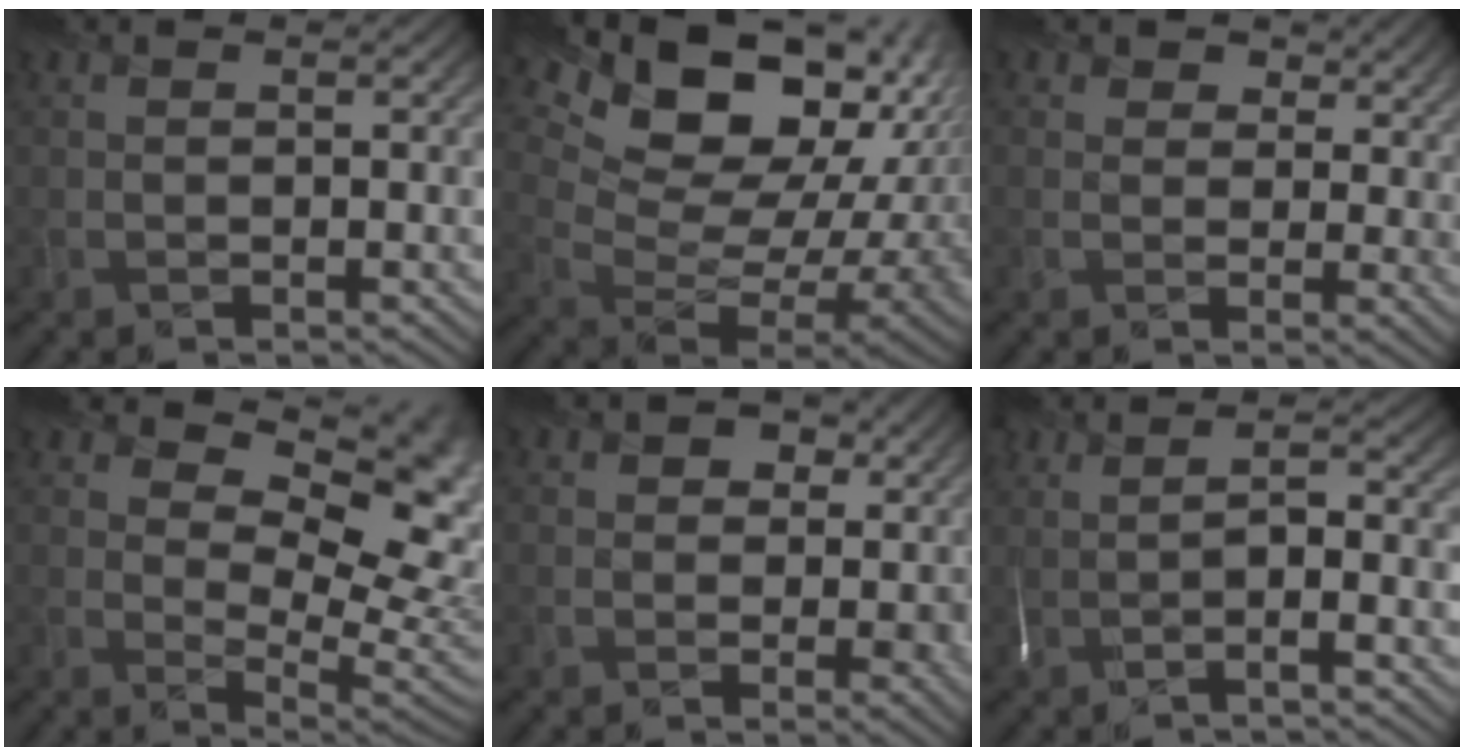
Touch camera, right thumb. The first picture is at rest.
{"total": 21.7, "force": [10.8, 13.0, 13.6], "torque": [-0.233, 0.039, 0.194]}
{"total": 5.7, "force": [2.8, 4.3, 2.6], "torque": [-0.060, -0.002, 0.041]}
{"total": 12.3, "force": [4.1, 7.2, 9.0], "torque": [-0.102, -0.002, 0.068]}
{"total": 5.7, "force": [0.9, 4.6, 3.1], "torque": [-0.034, -0.002, 0.010]}
{"total": 2.8, "force": [-1.5, 0.6, 2.3], "torque": [-0.047, -0.005, -0.033]}